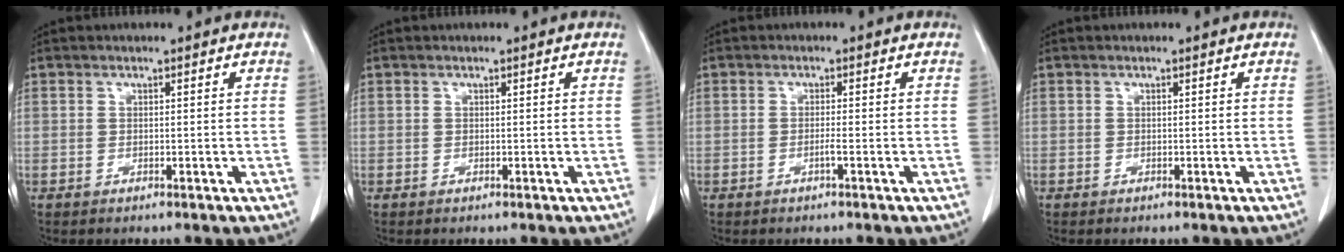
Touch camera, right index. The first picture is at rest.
{"total": 0.0}
{"total": 1.2, "force": [-0.5, -0.2, 1.0], "torque": [-0.019, 0.000, -0.010]}
{"total": 0.0}